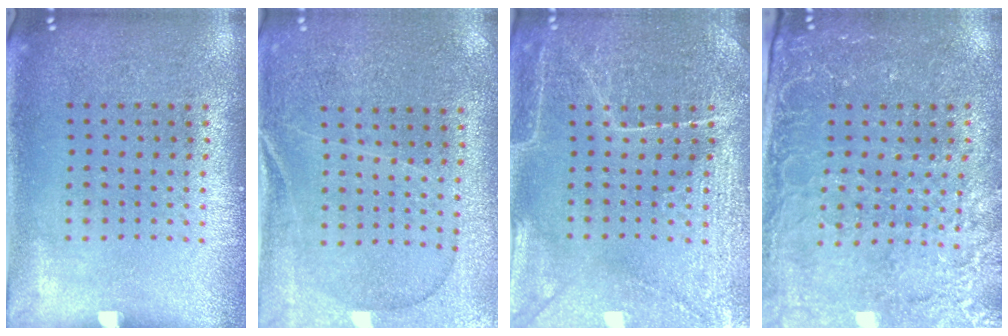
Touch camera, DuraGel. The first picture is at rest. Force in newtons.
{"total": 0.6, "press": 0.5, "slide": 0.3}
{"total": 3.6, "press": 3.5, "slide": 0.7}
{"total": 3.1, "press": 2.9, "slide": 1.0}